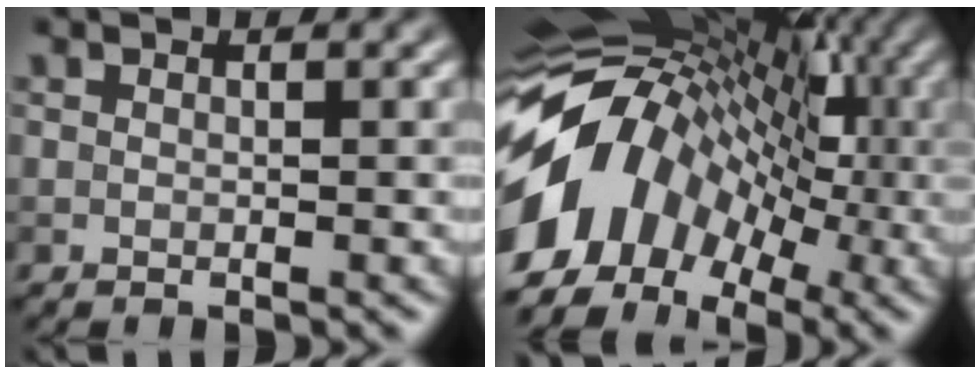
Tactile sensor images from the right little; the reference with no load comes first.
{"total": 14.0, "force": [-2.4, 10.1, 9.4], "torque": [-0.174, 0.018, -0.049]}